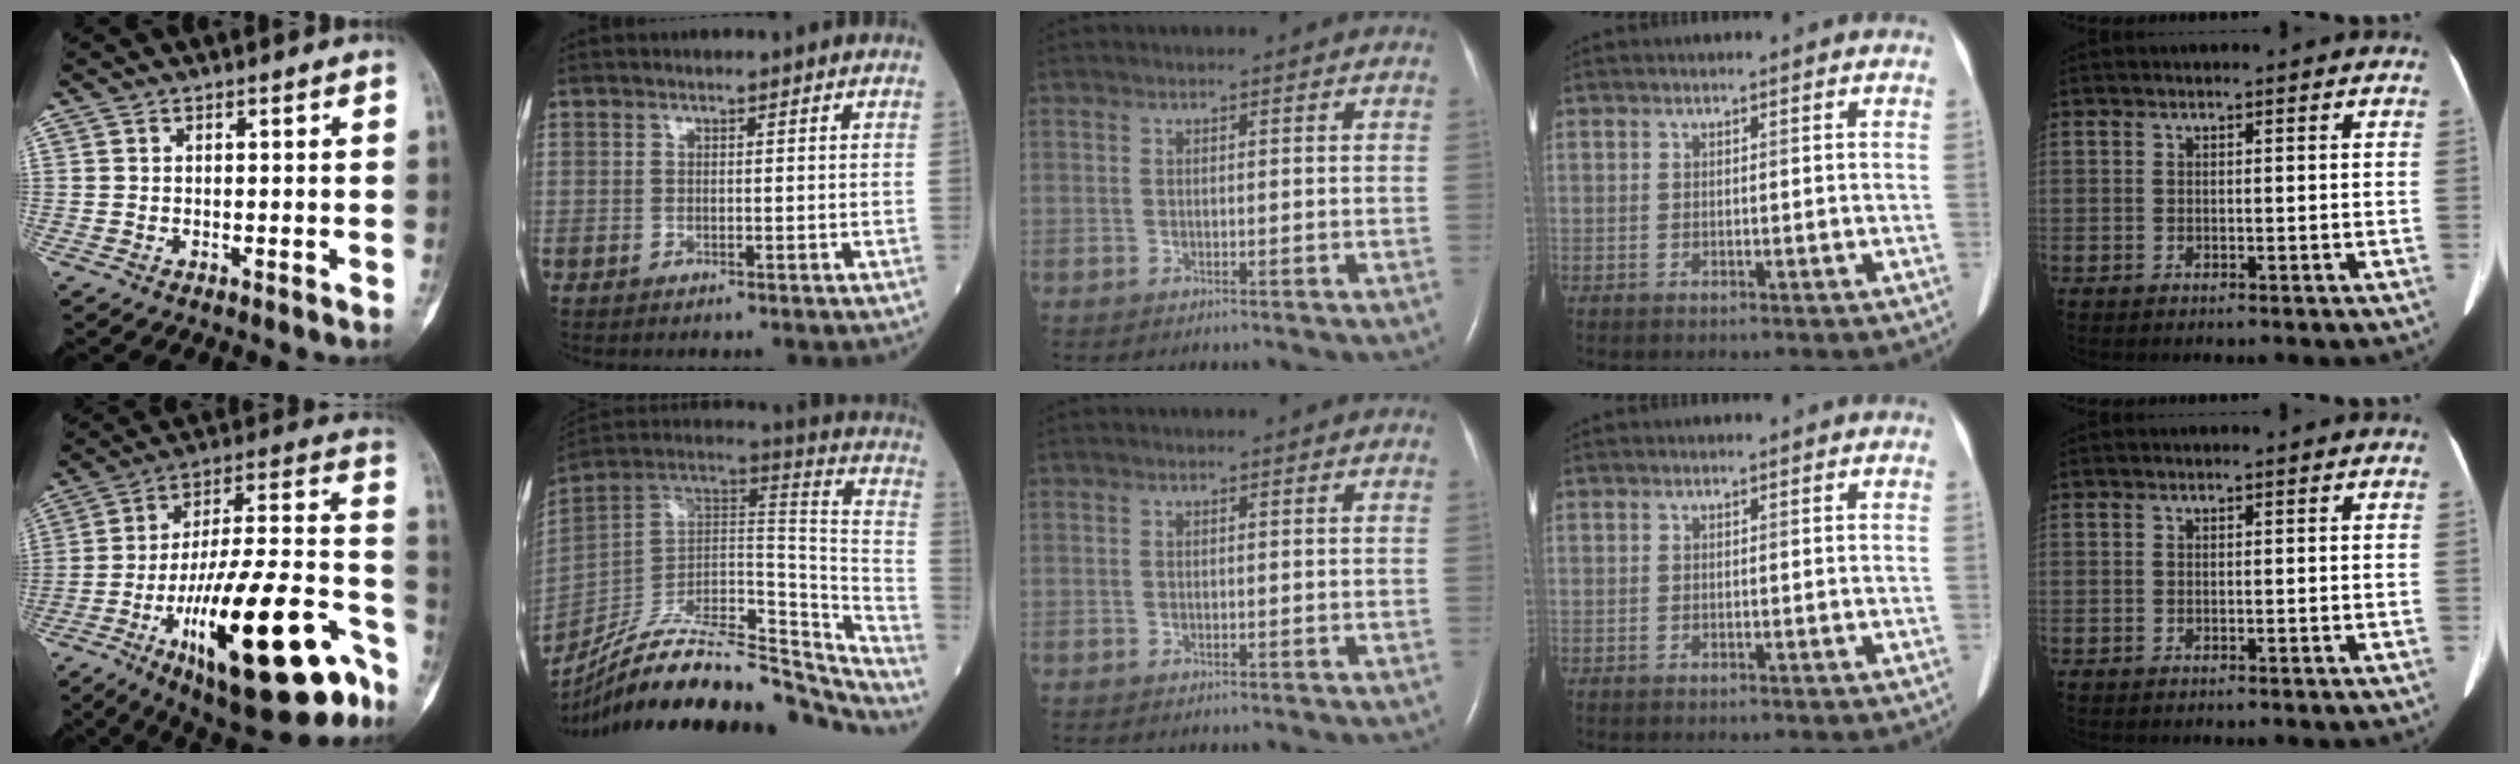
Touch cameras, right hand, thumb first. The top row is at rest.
{"thumb": {"total": 31.7, "force": [-15.2, 9.8, 26.1], "torque": [-0.358, 0.076, -0.231]}, "index": {"total": 32.0, "force": [-27.5, 8.0, 14.3], "torque": [-0.196, 0.011, -0.405]}}